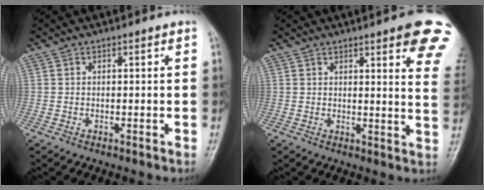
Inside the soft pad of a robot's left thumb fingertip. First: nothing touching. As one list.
[{"total": 14.9, "force": [9.3, 1.8, 11.6], "torque": [-0.115, -0.046, 0.097]}]